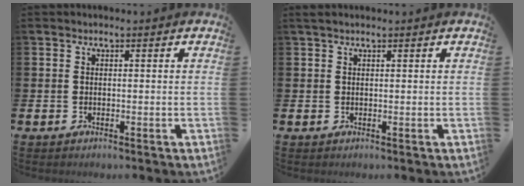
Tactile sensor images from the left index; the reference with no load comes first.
{"total": 0.9, "force": [0.8, 0.1, 0.5], "torque": [-0.016, 0.005, 0.015]}